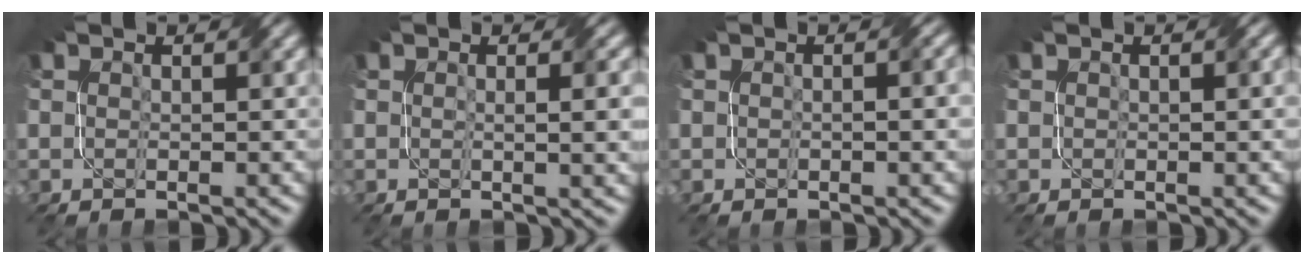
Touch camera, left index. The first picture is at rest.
{"total": 3.0, "force": [0.3, 0.9, 2.9], "torque": [-0.032, 0.005, 0.006]}
{"total": 2.1, "force": [0.2, 0.8, 1.9], "torque": [-0.027, 0.002, 0.001]}
{"total": 1.4, "force": [0.5, 0.5, 1.2], "torque": [-0.014, 0.004, 0.007]}